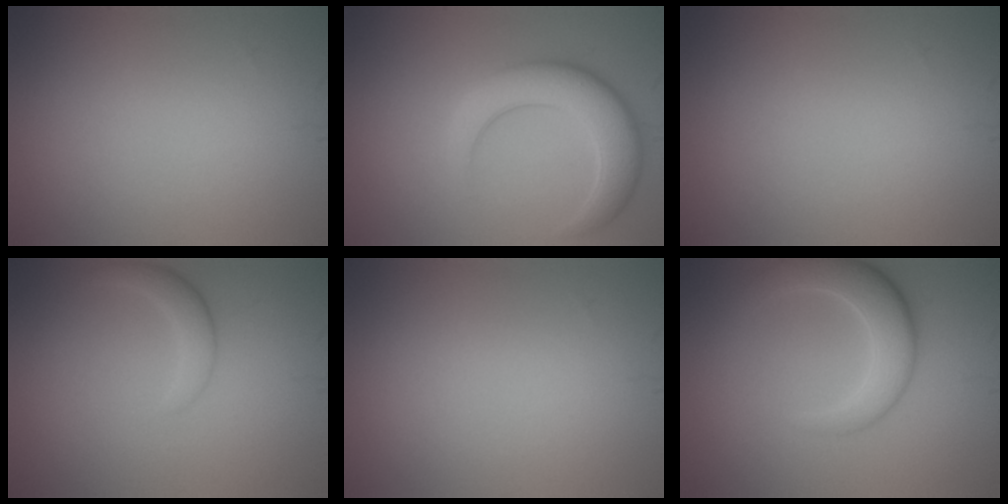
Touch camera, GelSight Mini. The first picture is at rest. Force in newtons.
{"total": 5.9, "press": 5.9, "slide": 0.3}
{"total": 0.0}
{"total": 1.8, "press": 1.8, "slide": 0.1}
{"total": 0.0}
{"total": 4.8, "press": 4.7, "slide": 0.2}